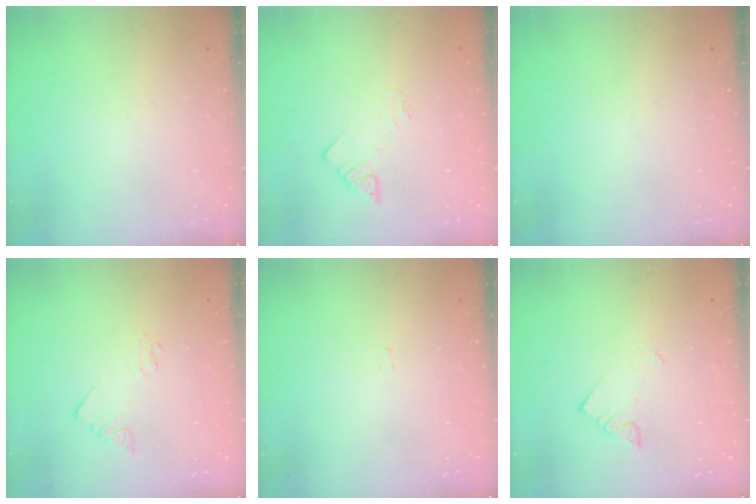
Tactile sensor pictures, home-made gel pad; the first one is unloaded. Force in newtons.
{"total": 3.0, "press": 2.9, "slide": 0.5}
{"total": 0.0}
{"total": 2.0, "press": 2.0, "slide": 0.3}
{"total": 1.5, "press": 1.5, "slide": 0.2}
{"total": 2.3, "press": 2.3, "slide": 0.2}